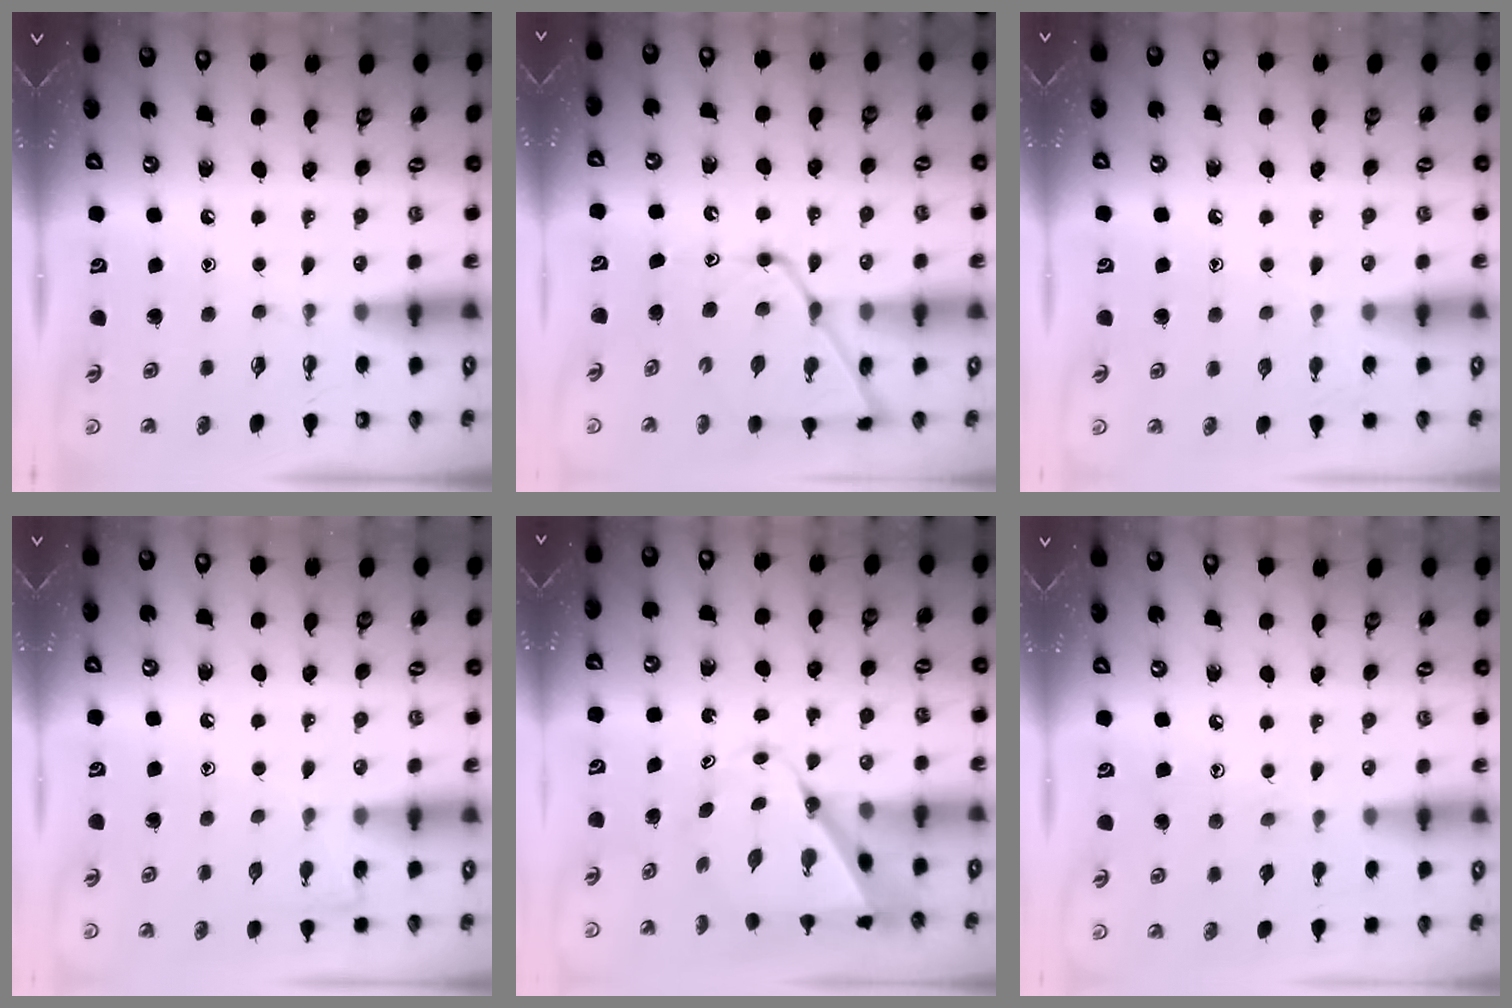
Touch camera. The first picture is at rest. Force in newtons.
{"total": 14.8, "press": 14.8, "slide": 1.1}
{"total": 6.2, "press": 6.2, "slide": 0.7}
{"total": 6.3, "press": 6.3, "slide": 0.6}
{"total": 8.4, "press": 8.4, "slide": 0.6}
{"total": 6.5, "press": 6.5, "slide": 0.4}